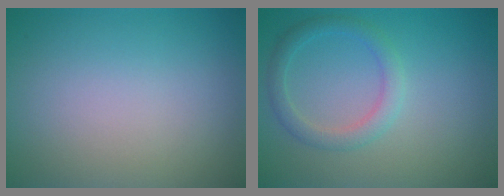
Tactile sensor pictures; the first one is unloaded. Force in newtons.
{"total": 2.3, "press": 2.3, "slide": 0.1}